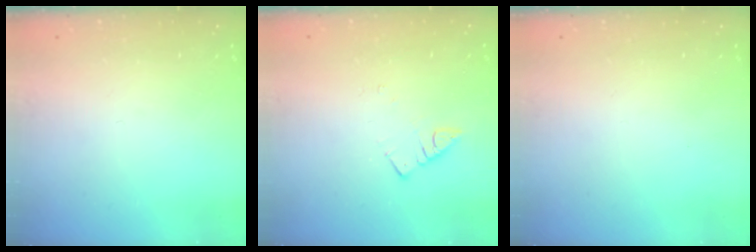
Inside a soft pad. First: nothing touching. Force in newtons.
{"total": 2.5, "press": 2.5, "slide": 0.3}
{"total": 1.7, "press": 1.6, "slide": 0.1}